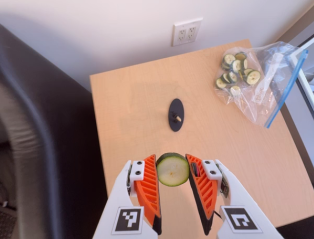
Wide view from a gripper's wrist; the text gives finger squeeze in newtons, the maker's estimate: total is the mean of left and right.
{"total": 8.6, "left": 8.3, "right": 8.9}